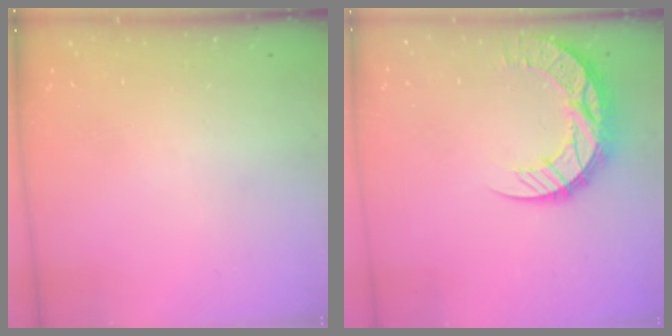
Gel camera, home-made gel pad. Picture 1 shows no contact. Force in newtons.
{"total": 13.3, "press": 13.2, "slide": 1.0}